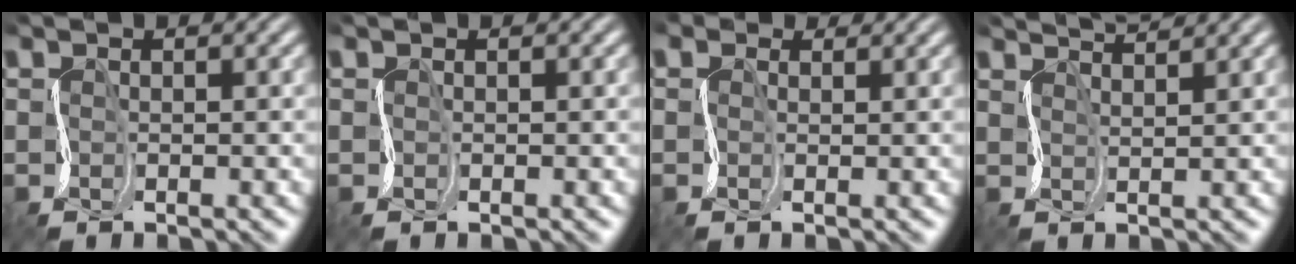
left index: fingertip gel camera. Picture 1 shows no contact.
{"total": 0.0}
{"total": 1.4, "force": [0.4, 1.2, 0.6], "torque": [-0.004, 0.005, -0.005]}
{"total": 4.2, "force": [3.8, 0.4, 1.7], "torque": [-0.015, 0.019, 0.038]}